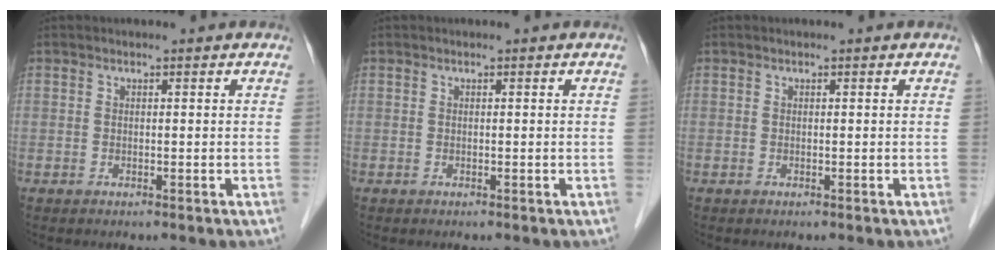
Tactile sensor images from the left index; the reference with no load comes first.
{"total": 0.0}
{"total": 0.0}